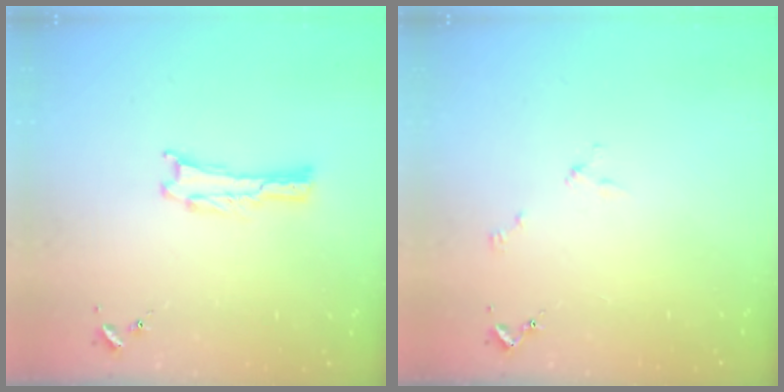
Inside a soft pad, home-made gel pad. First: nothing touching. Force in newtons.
{"total": 2.0, "press": 2.0, "slide": 0.2}